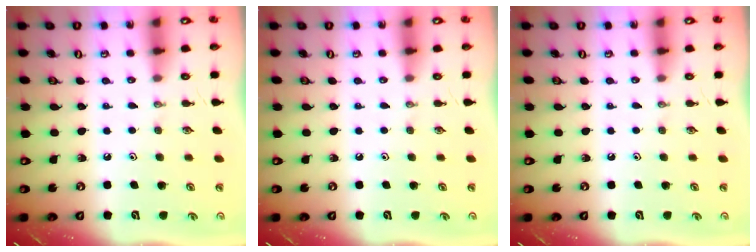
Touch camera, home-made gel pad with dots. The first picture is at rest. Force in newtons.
{"total": 0.0}
{"total": 0.0}